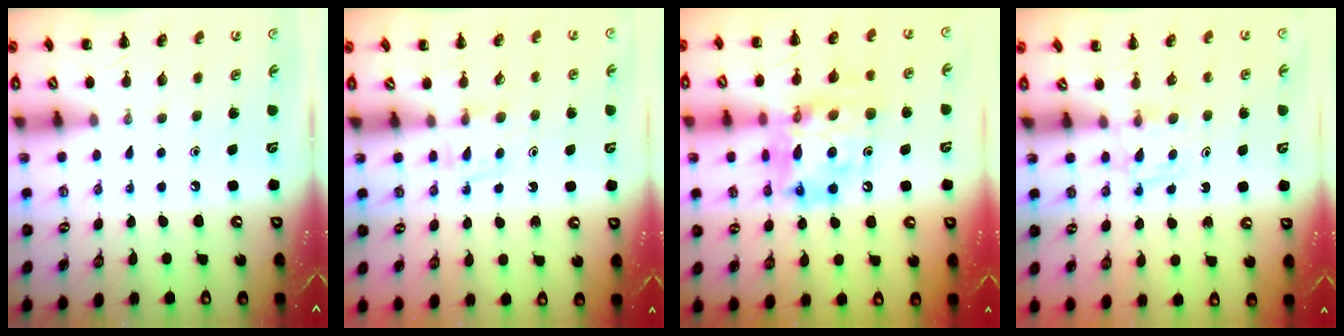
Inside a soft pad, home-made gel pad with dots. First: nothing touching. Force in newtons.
{"total": 4.0, "press": 3.7, "slide": 1.5}
{"total": 16.8, "press": 16.2, "slide": 4.2}
{"total": 2.8, "press": 2.5, "slide": 1.4}